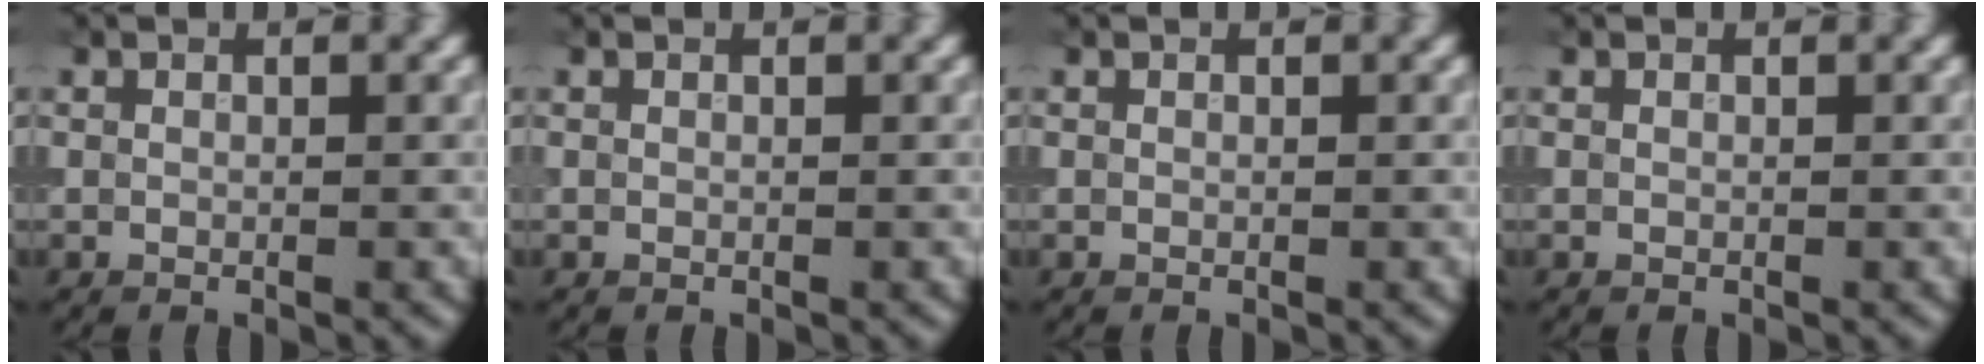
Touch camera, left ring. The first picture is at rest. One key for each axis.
{"total": 0.0}
{"total": 0.0}
{"total": 0.0}